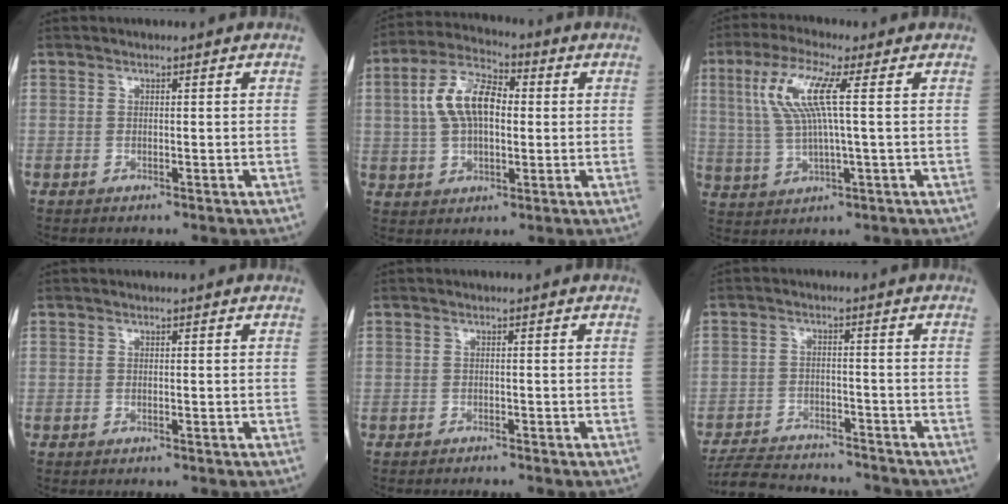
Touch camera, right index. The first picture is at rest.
{"total": 10.1, "force": [1.3, 5.1, 8.6], "torque": [-0.177, 0.026, 0.022]}
{"total": 8.9, "force": [2.4, 0.6, 8.5], "torque": [-0.193, 0.014, 0.047]}
{"total": 0.0}
{"total": 1.1, "force": [-1.1, -0.2, 0.0], "torque": [-0.001, -0.003, -0.017]}
{"total": 11.7, "force": [-11.2, 2.0, 2.7], "torque": [-0.050, 0.005, -0.171]}